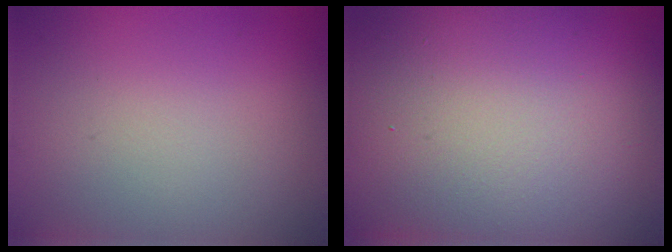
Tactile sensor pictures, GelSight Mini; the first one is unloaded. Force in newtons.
{"total": 21.6, "press": 21.6, "slide": 0.7}